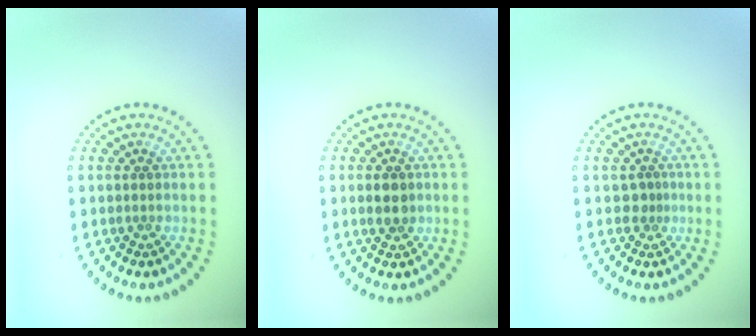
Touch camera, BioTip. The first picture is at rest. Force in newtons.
{"total": 2.0, "press": 2.0, "slide": 0.2}
{"total": 1.0, "press": 0.6, "slide": 0.8}